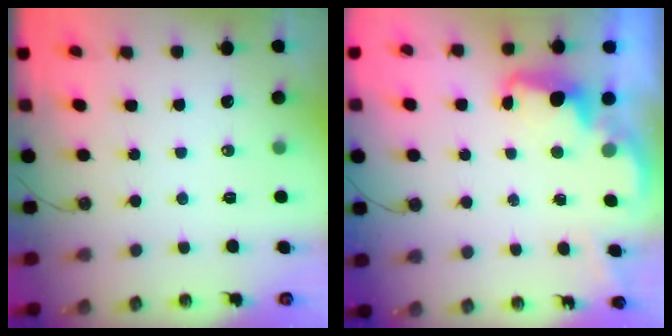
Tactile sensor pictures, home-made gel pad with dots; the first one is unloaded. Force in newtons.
{"total": 2.5, "press": 2.4, "slide": 0.5}